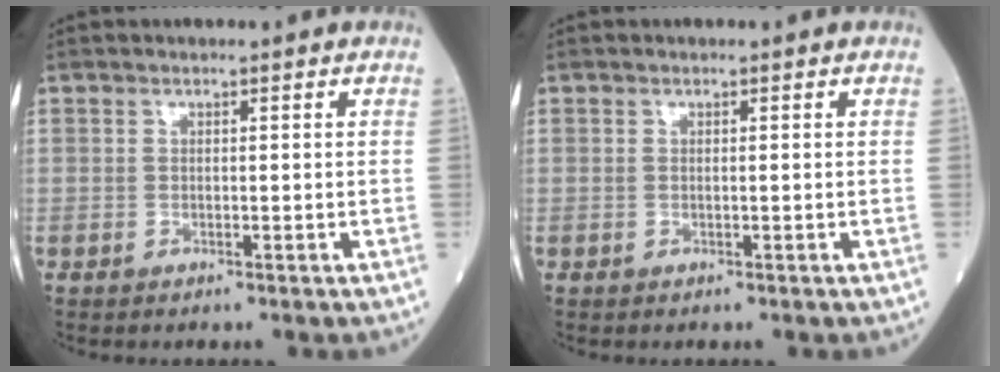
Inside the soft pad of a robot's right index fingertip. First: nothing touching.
{"total": 0.0}